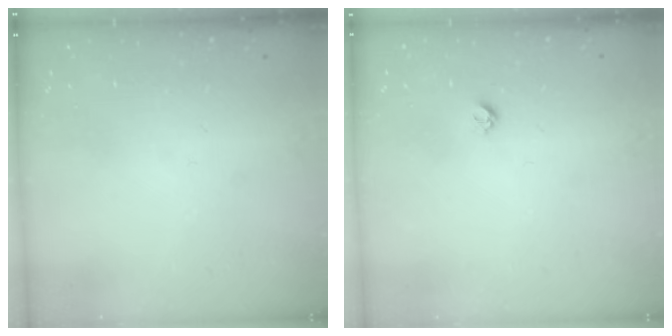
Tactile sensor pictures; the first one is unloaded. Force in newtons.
{"total": 3.8, "press": 3.8, "slide": 0.6}